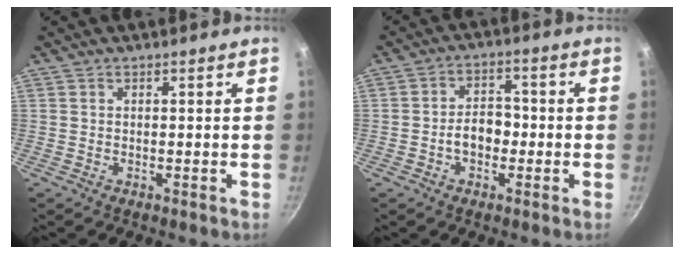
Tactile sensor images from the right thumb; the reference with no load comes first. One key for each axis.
{"total": 5.8, "fx": -1.4, "fy": 4.1, "fz": 3.8, "tx": -0.033, "ty": 0.023, "tz": -0.026}